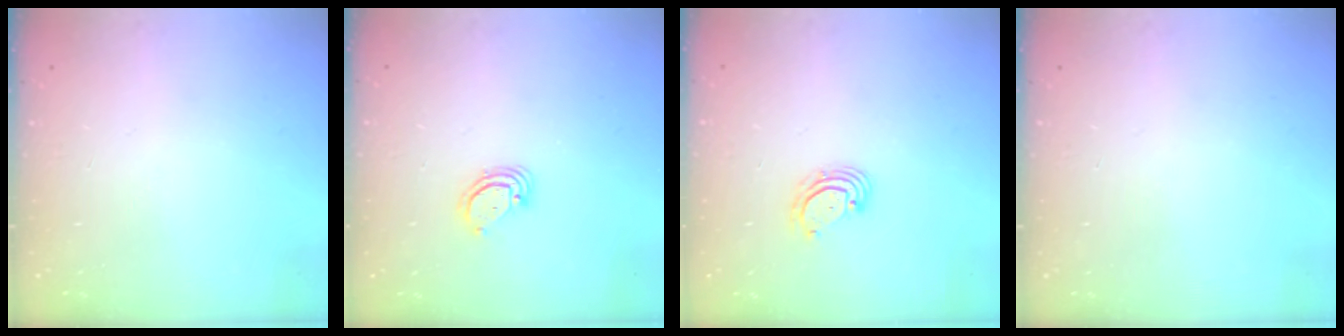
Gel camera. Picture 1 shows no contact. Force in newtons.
{"total": 3.2, "press": 3.2, "slide": 0.3}
{"total": 2.9, "press": 2.9, "slide": 0.1}
{"total": 0.0}